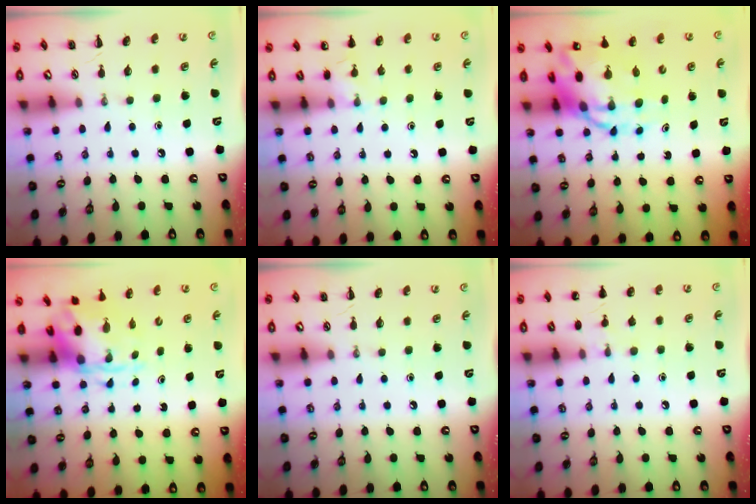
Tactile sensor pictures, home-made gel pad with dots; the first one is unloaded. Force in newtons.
{"total": 4.2, "press": 3.9, "slide": 1.4}
{"total": 11.7, "press": 11.3, "slide": 3.0}
{"total": 4.3, "press": 4.2, "slide": 0.9}
{"total": 0.0}
{"total": 5.6, "press": 5.3, "slide": 1.6}